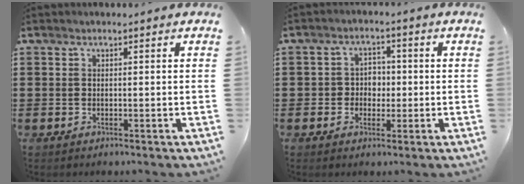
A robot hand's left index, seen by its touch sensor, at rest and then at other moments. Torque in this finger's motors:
{"motor_torque": [0.16, 0.14, 0.09, 0.01]}